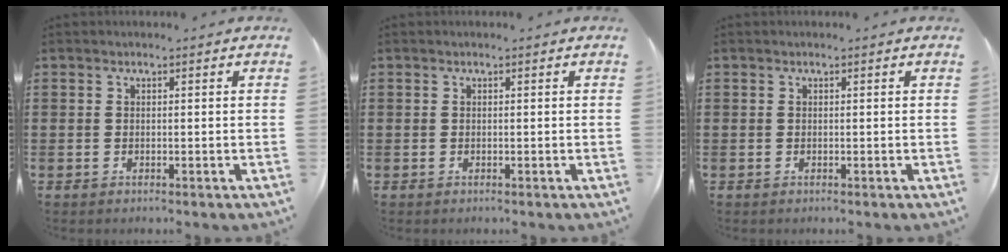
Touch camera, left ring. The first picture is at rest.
{"total": 0.0}
{"total": 0.0}